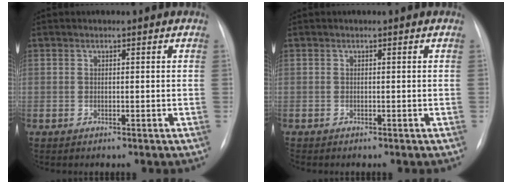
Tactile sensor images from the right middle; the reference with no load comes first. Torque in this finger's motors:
{"motor_torque": [0.75, -0.78, 0.04, 0.07]}